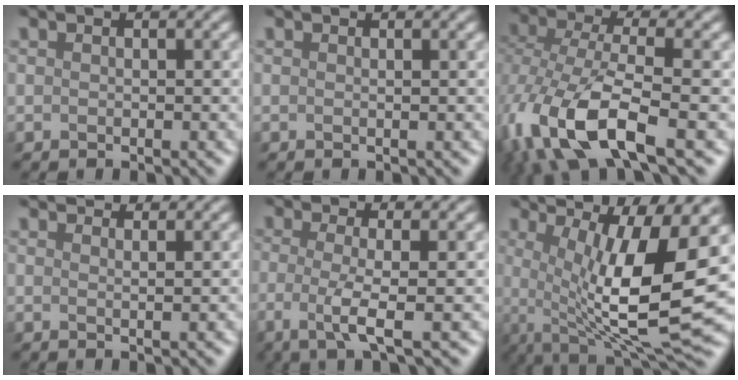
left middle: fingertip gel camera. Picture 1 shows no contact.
{"total": 0.0}
{"total": 10.7, "force": [-4.7, 4.7, 8.5], "torque": [-0.190, -0.018, -0.089]}
{"total": 2.8, "force": [2.5, 0.8, 1.2], "torque": [-0.010, 0.002, 0.009]}
{"total": 3.9, "force": [-1.0, 0.8, 3.7], "torque": [-0.078, -0.011, -0.030]}
{"total": 13.7, "force": [0.9, 3.6, 13.2], "torque": [-0.194, -0.006, 0.015]}